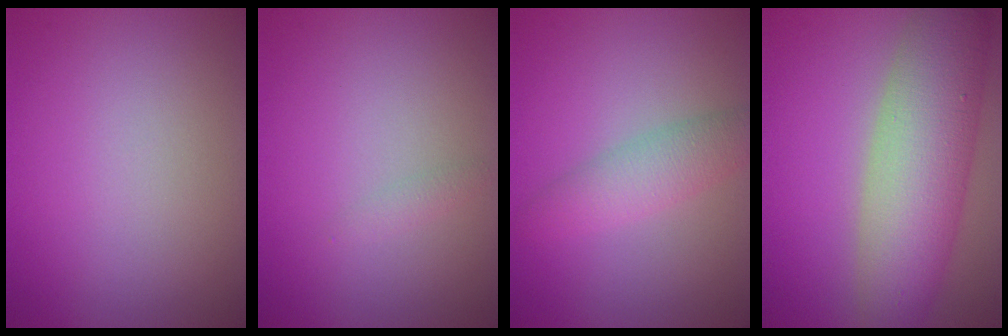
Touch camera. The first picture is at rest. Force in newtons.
{"total": 0.7, "press": 0.7, "slide": 0.0}
{"total": 2.9, "press": 2.9, "slide": 0.0}
{"total": 8.8, "press": 8.8, "slide": 0.4}